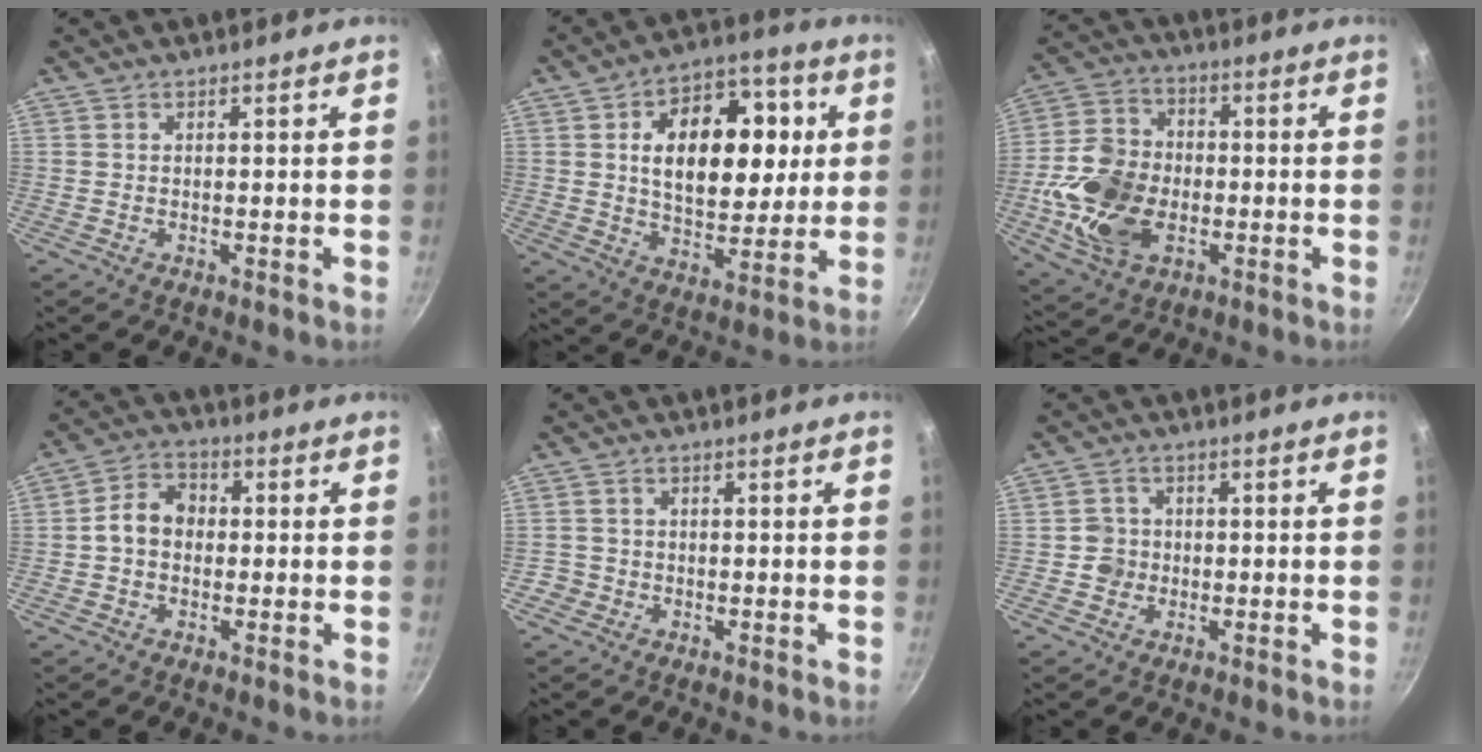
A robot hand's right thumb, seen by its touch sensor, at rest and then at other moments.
{"total": 19.0, "force": [3.7, 11.5, 14.6], "torque": [-0.175, 0.007, 0.059]}
{"total": 16.0, "force": [-3.3, 11.0, 11.2], "torque": [-0.205, 0.012, -0.061]}
{"total": 7.1, "force": [-0.4, 5.6, 4.4], "torque": [-0.062, 0.026, -0.019]}
{"total": 2.1, "force": [-0.9, 1.9, -0.1], "torque": [0.014, 0.009, -0.022]}
{"total": 3.6, "force": [-0.6, 3.4, 0.9], "torque": [0.007, 0.009, -0.014]}